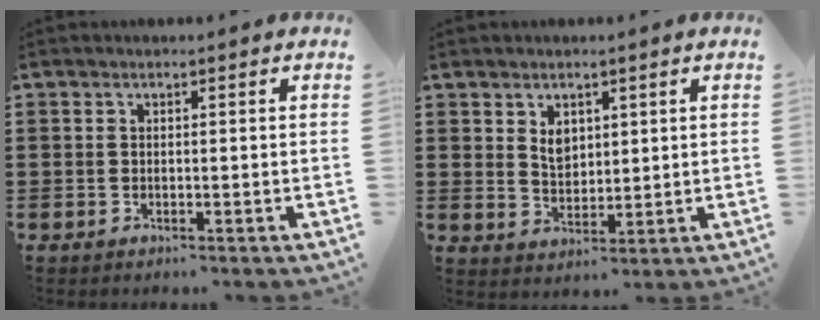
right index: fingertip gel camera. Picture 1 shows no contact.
{"total": 3.2, "force": [1.6, 2.2, 1.7], "torque": [-0.033, 0.005, 0.027]}